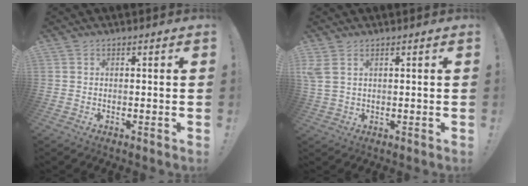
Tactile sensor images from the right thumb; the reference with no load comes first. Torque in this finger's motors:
{"motor_torque": [0.24, -0.07, 0.21, 0.55, 0.08]}